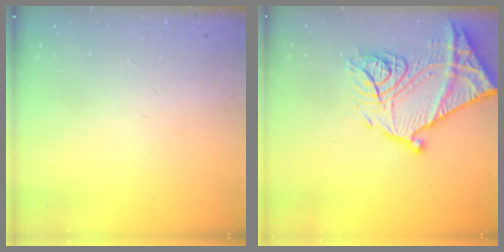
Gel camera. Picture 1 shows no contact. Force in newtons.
{"total": 25.4, "press": 25.3, "slide": 2.5}